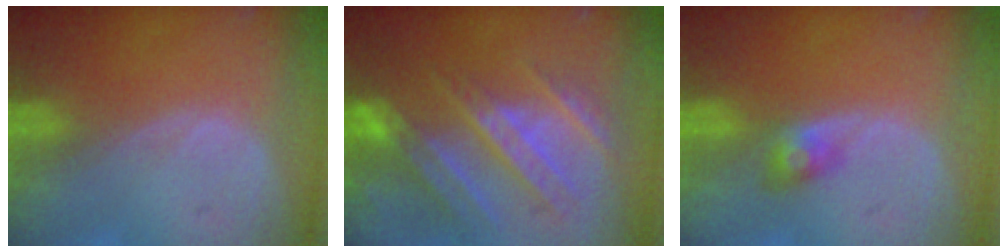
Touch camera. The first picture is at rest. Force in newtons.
{"total": 10.2, "press": 9.5, "slide": 3.8}
{"total": 2.7, "press": 2.7, "slide": 0.3}